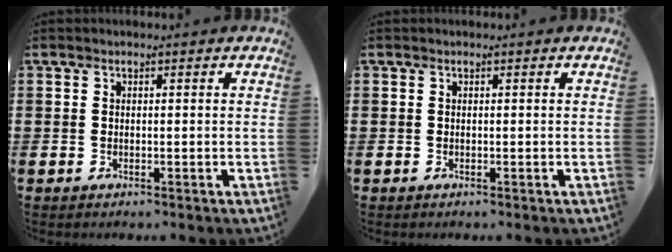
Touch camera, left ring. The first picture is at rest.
{"total": 0.0}